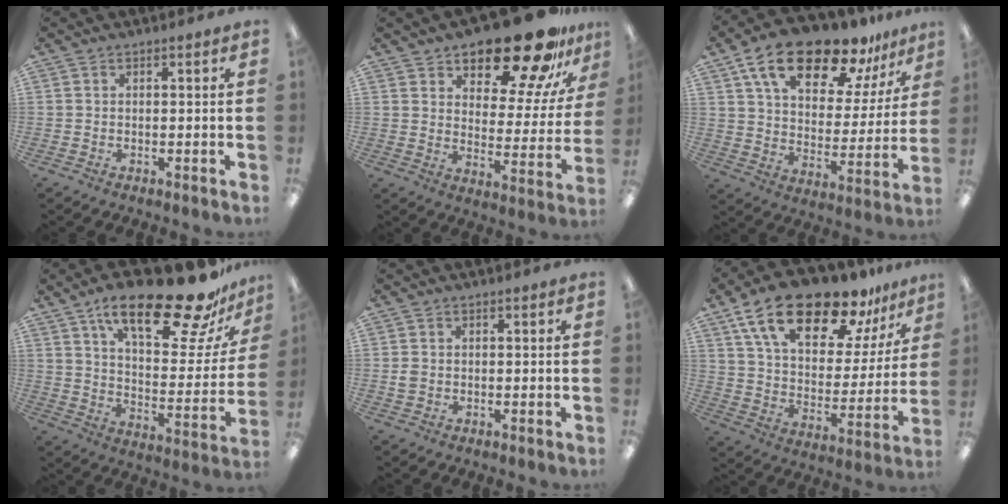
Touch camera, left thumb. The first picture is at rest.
{"total": 20.4, "force": [16.6, 6.7, 9.6], "torque": [-0.135, -0.121, 0.279]}
{"total": 20.4, "force": [14.4, 8.6, 11.6], "torque": [-0.197, -0.080, 0.247]}
{"total": 24.0, "force": [16.5, 7.6, 15.7], "torque": [-0.239, -0.104, 0.269]}
{"total": 1.6, "force": [-0.1, 1.4, 0.8], "torque": [-0.015, 0.004, -0.003]}
{"total": 22.2, "force": [16.0, 8.9, 12.5], "torque": [-0.224, -0.094, 0.280]}